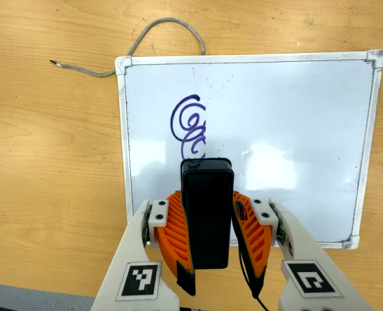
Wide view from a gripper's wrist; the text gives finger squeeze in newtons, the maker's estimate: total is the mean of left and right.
{"total": 7.0, "left": 6.2, "right": 7.8}